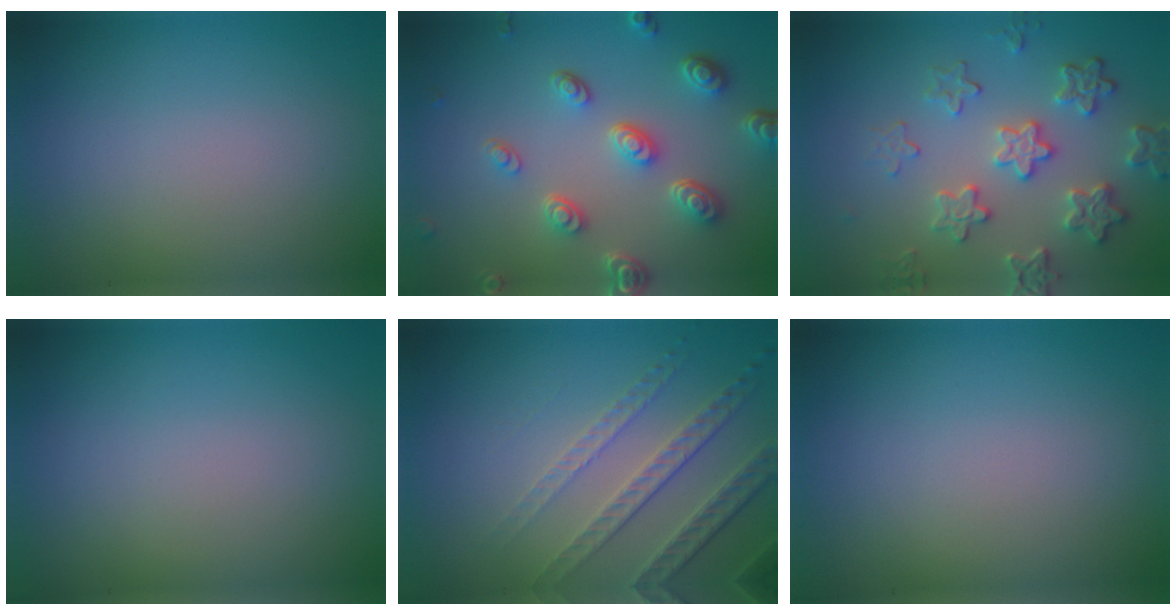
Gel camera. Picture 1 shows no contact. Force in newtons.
{"total": 5.2, "press": 3.9, "slide": 3.4}
{"total": 4.7, "press": 4.0, "slide": 2.5}
{"total": 0.0}
{"total": 4.7, "press": 3.3, "slide": 3.3}
{"total": 0.0}